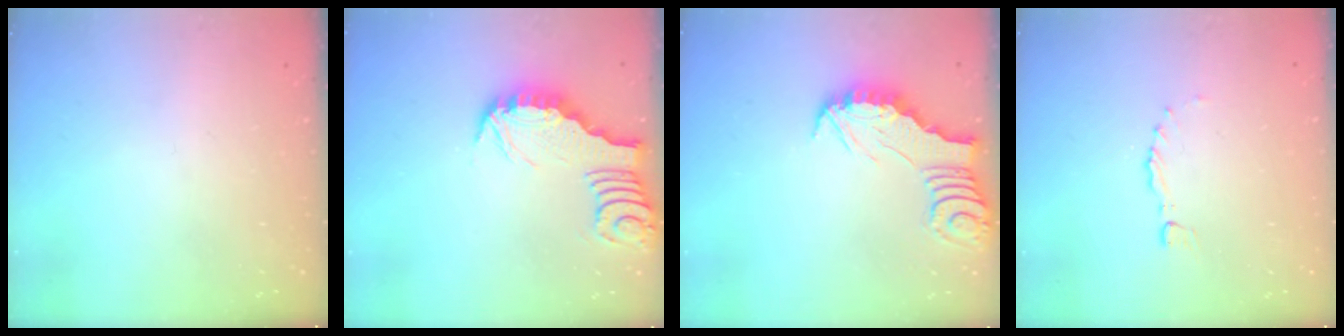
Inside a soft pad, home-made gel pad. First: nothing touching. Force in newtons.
{"total": 3.2, "press": 3.1, "slide": 0.4}
{"total": 2.5, "press": 2.5, "slide": 0.2}
{"total": 0.0}